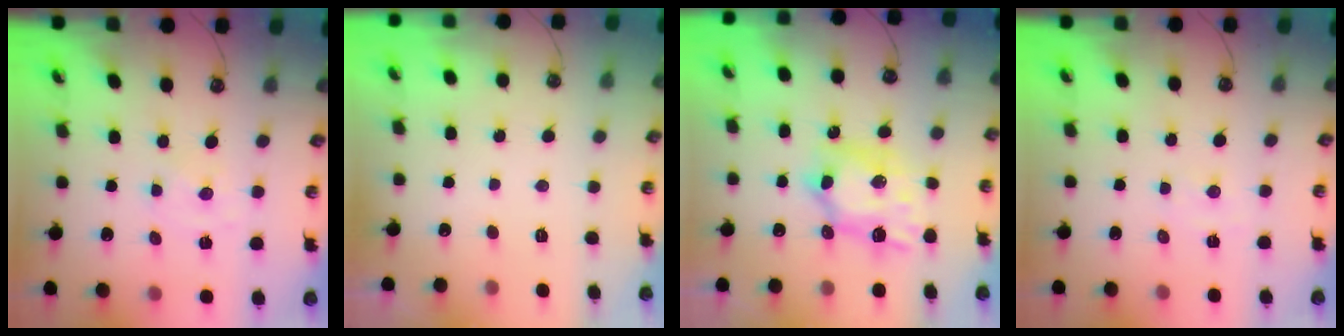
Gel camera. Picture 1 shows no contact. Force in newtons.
{"total": 0.0}
{"total": 10.5, "press": 10.5, "slide": 0.5}
{"total": 3.4, "press": 3.3, "slide": 0.5}